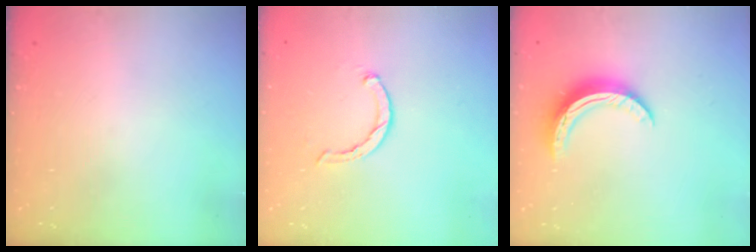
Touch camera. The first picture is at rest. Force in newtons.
{"total": 1.5, "press": 1.5, "slide": 0.3}
{"total": 11.0, "press": 11.0, "slide": 0.5}